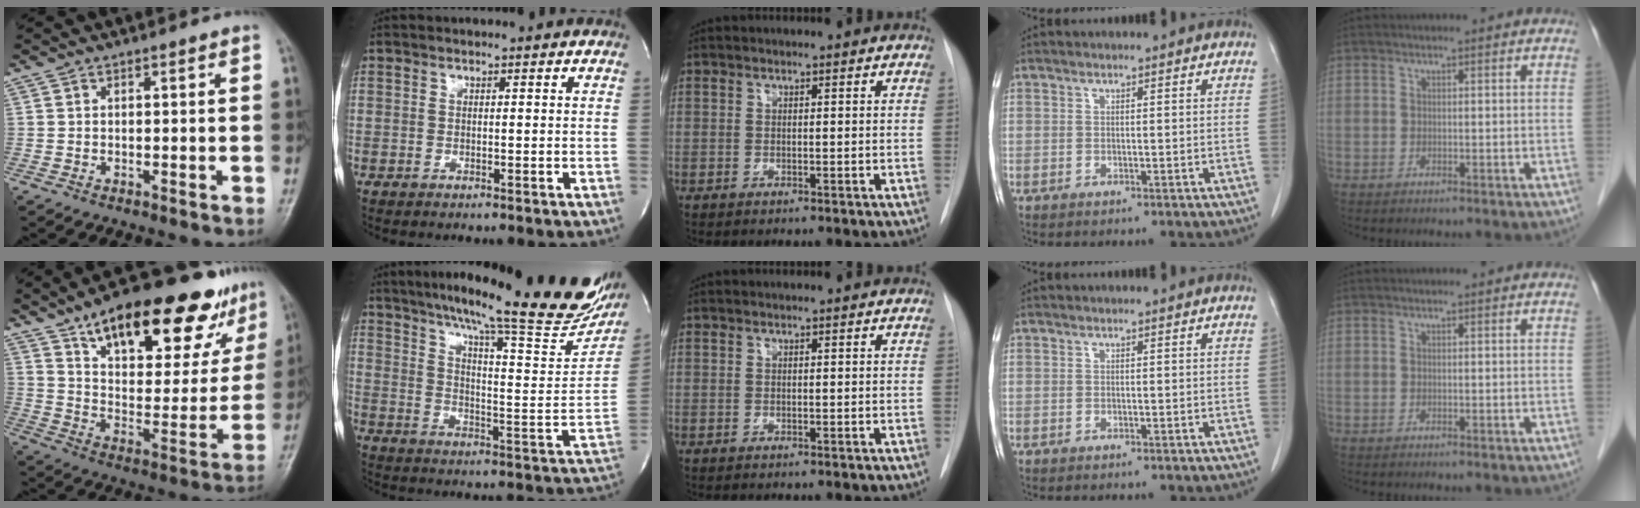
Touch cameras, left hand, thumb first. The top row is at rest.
{"thumb": {"total": 26.8, "force": [16.8, 11.0, 17.7], "torque": [-0.209, -0.038, 0.256]}, "index": {"total": 29.9, "force": [24.4, 2.7, 17.0], "torque": [-0.240, -0.060, 0.317]}}